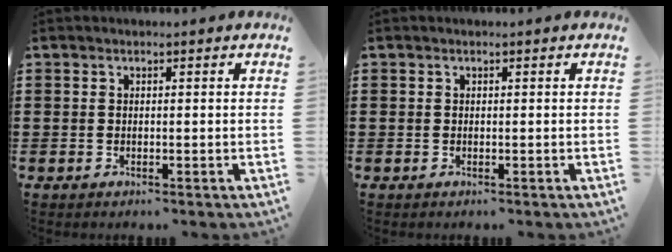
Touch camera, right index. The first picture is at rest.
{"total": 0.0}